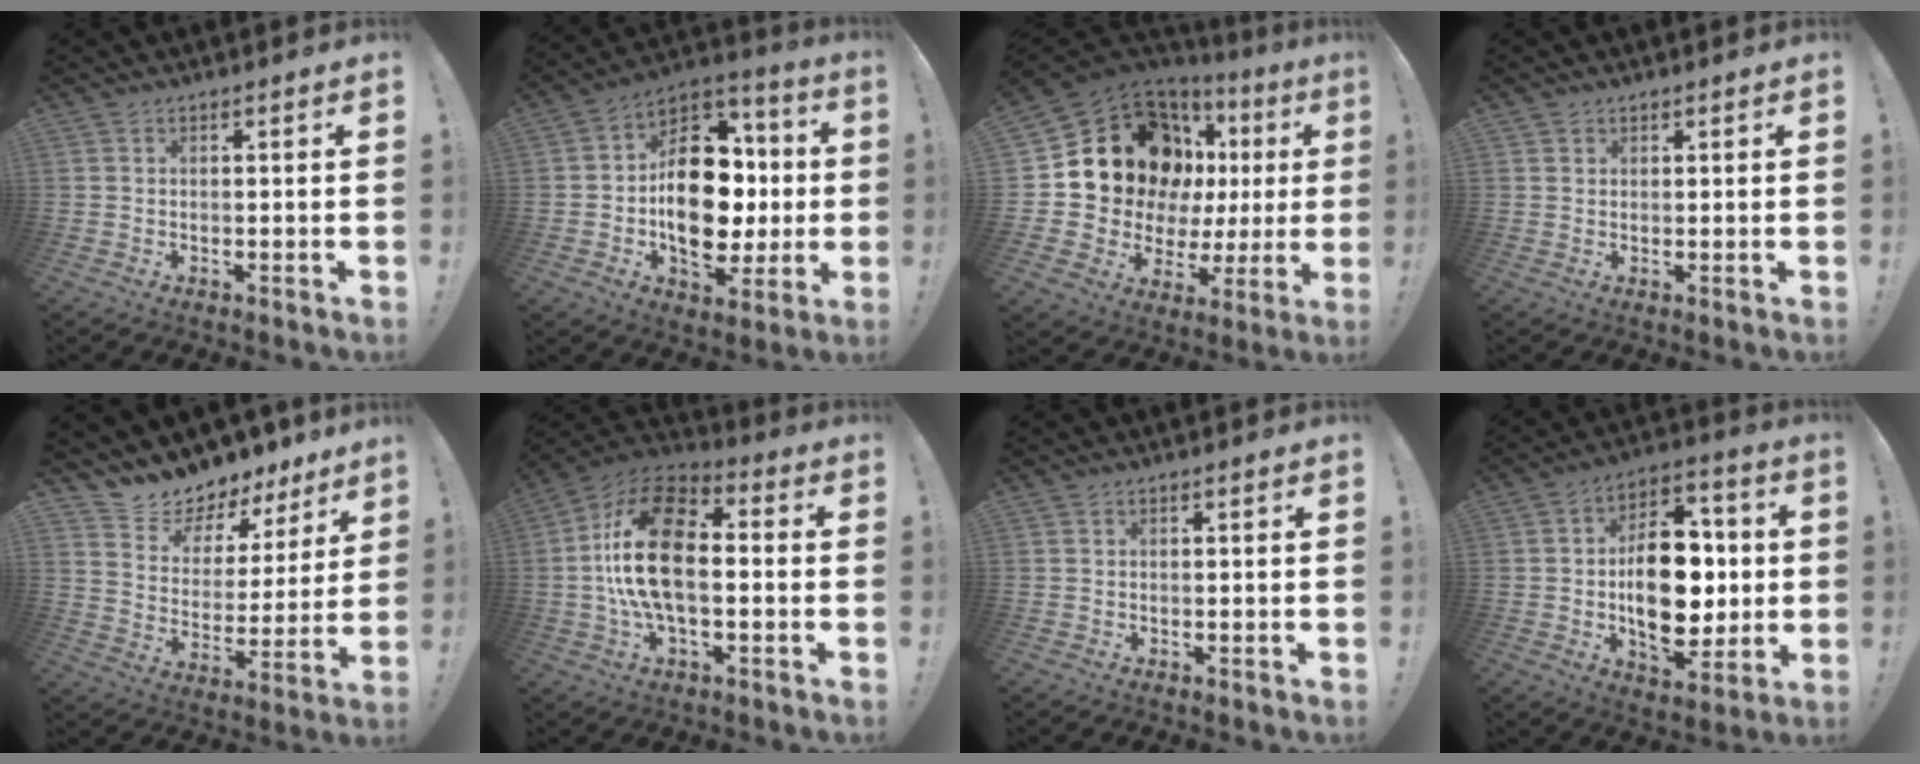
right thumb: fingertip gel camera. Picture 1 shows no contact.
{"total": 20.2, "force": [-2.4, 14.0, 14.4], "torque": [-0.202, 0.019, -0.028]}
{"total": 18.6, "force": [7.8, 12.8, 11.0], "torque": [-0.171, -0.048, 0.167]}
{"total": 1.2, "force": [0.9, 0.8, -0.1], "torque": [0.006, -0.005, 0.017]}
{"total": 9.0, "force": [7.9, 4.1, 0.9], "torque": [-0.027, -0.085, 0.141]}
{"total": 20.3, "force": [-0.3, 11.0, 17.1], "torque": [-0.323, 0.015, -0.006]}
{"total": 0.0}
{"total": 19.7, "force": [-0.9, 12.5, 15.2], "torque": [-0.229, 0.001, -0.008]}